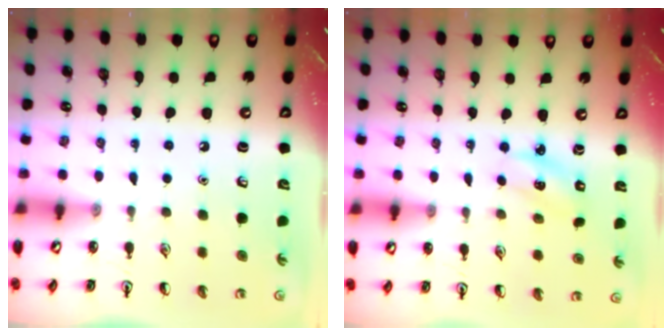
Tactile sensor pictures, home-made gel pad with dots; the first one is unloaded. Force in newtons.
{"total": 2.1, "press": 2.0, "slide": 0.7}